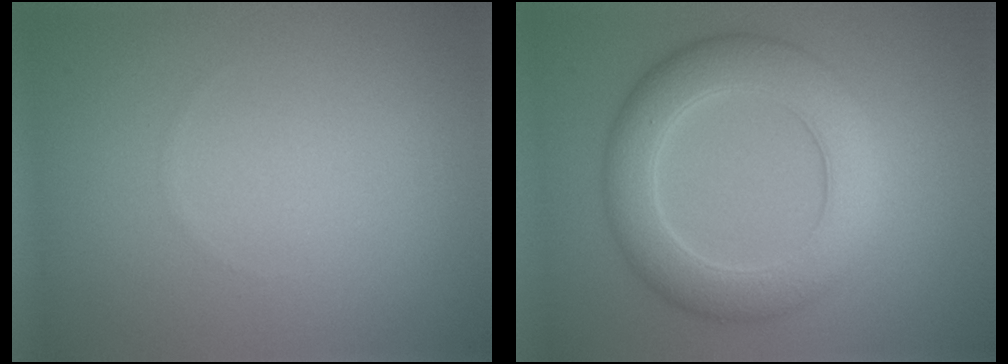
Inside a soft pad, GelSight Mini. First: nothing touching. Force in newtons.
{"total": 6.8, "press": 6.8, "slide": 0.3}